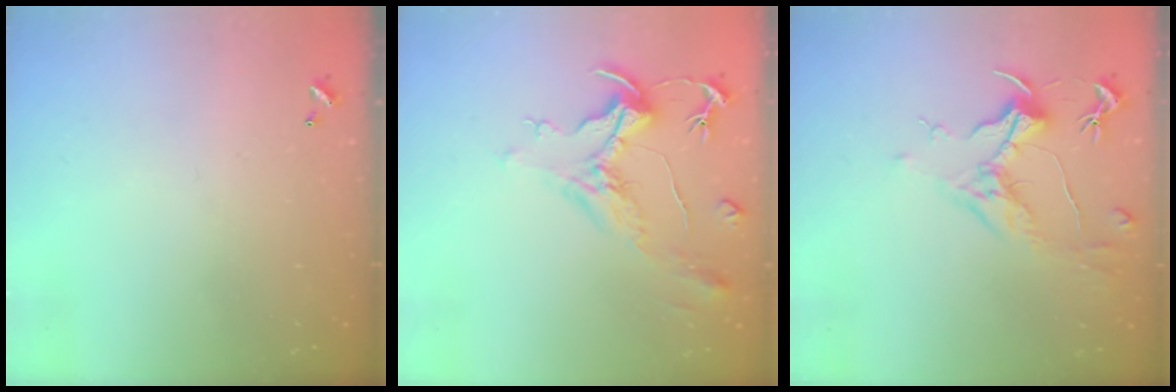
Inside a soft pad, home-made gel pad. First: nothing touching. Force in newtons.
{"total": 2.1, "press": 1.7, "slide": 1.3}
{"total": 1.5, "press": 1.3, "slide": 0.8}